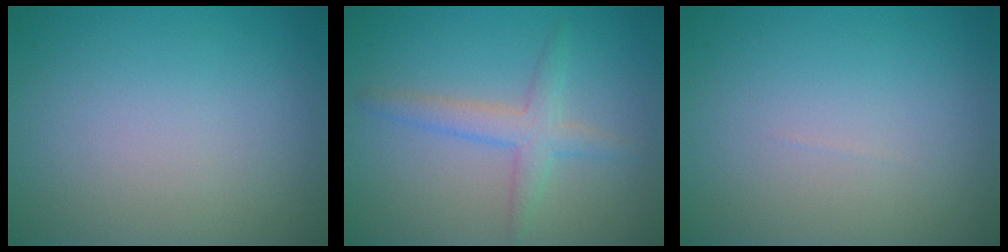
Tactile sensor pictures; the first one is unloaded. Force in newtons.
{"total": 2.8, "press": 2.7, "slide": 0.2}
{"total": 0.0}